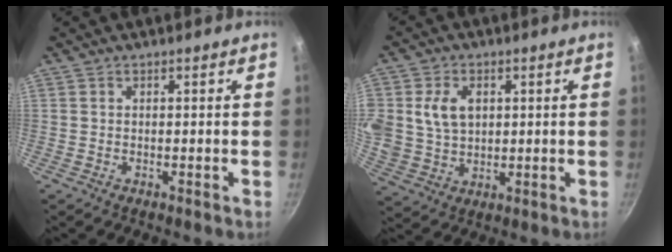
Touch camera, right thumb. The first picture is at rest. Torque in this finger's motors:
{"motor_torque": [-0.06, 0.78, 0.84, 0.04, 0.40]}